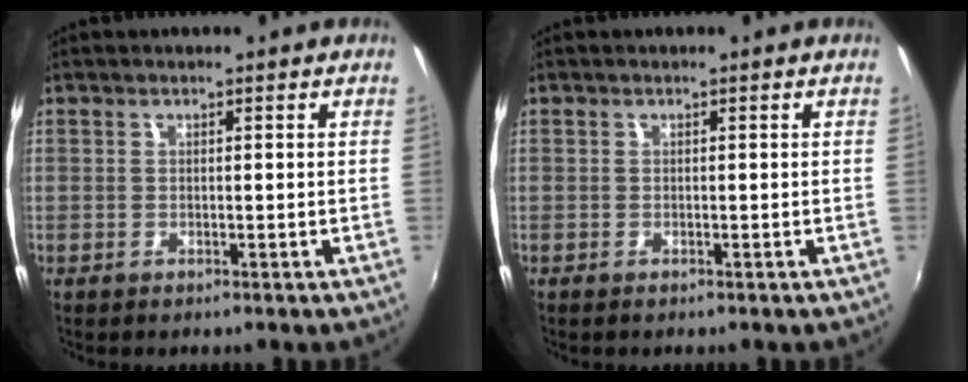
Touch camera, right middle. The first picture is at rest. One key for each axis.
{"total": 0.0}